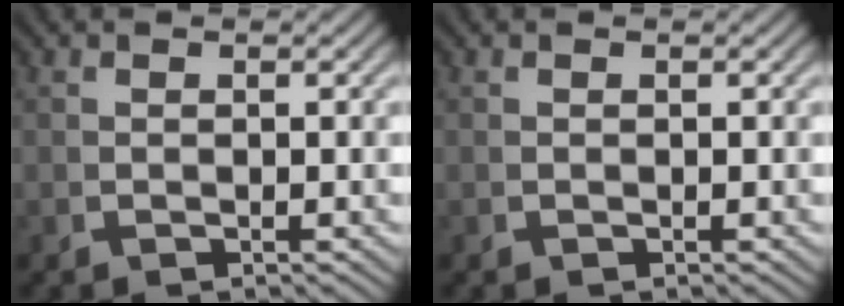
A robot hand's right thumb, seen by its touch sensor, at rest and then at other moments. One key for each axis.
{"total": 0.0}